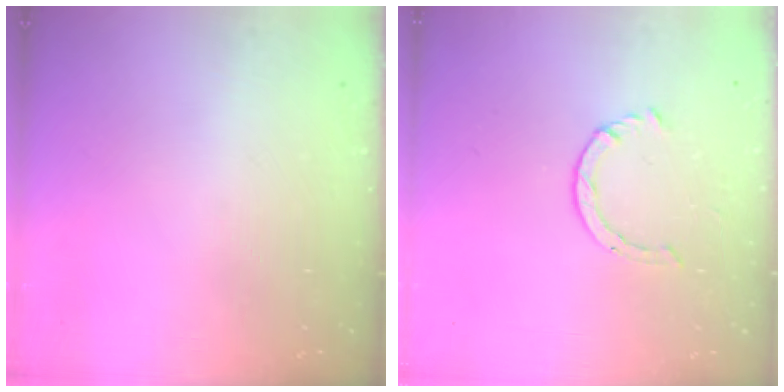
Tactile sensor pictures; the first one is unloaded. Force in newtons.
{"total": 3.0, "press": 2.9, "slide": 0.3}